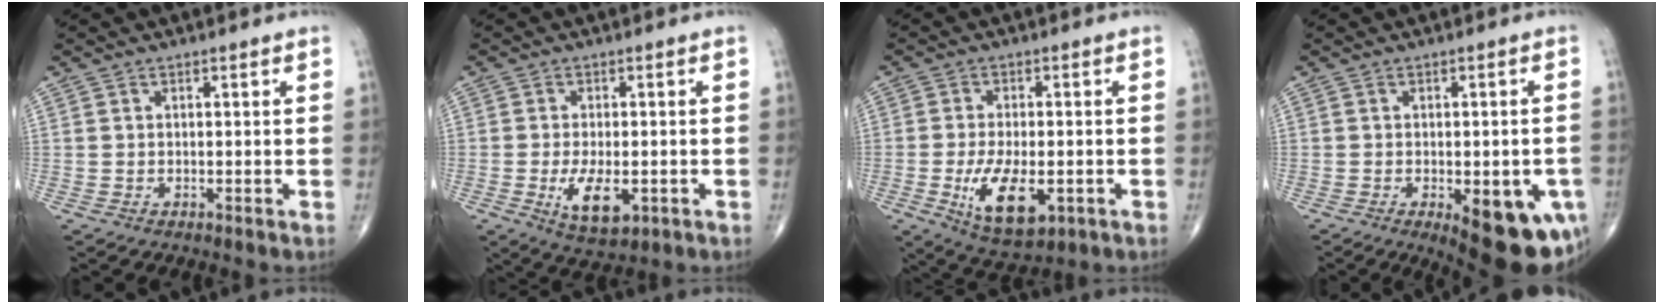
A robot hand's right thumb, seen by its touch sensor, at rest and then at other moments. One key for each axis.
{"total": 7.6, "fx": -2.1, "fy": 3.5, "fz": 6.4, "tx": -0.109, "ty": -0.012, "tz": -0.027}
{"total": 10.9, "fx": -3.1, "fy": 5.0, "fz": 9.2, "tx": -0.156, "ty": -0.010, "tz": -0.042}
{"total": 15.9, "fx": -5.9, "fy": 6.5, "fz": 13.3, "tx": -0.121, "ty": -0.001, "tz": -0.059}